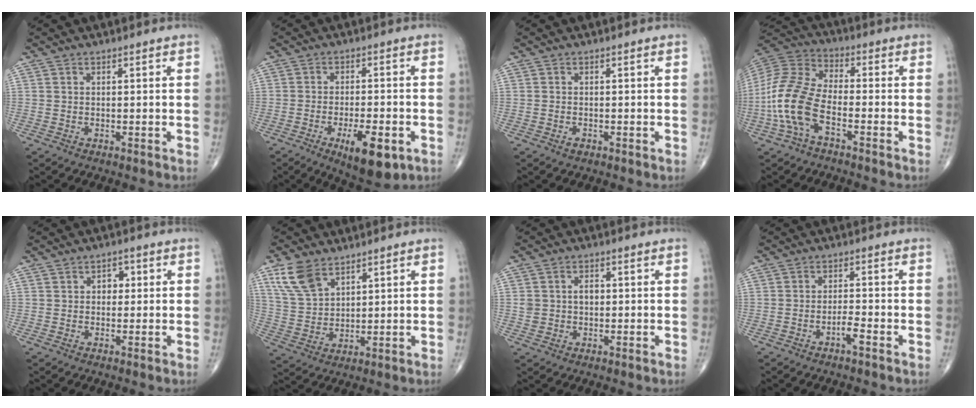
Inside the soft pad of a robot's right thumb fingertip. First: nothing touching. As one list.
[{"total": 10.4, "force": [-4.4, 3.7, 8.6], "torque": [-0.126, 0.003, -0.059]}, {"total": 0.8, "force": [-0.4, 0.4, 0.5], "torque": [-0.008, 0.000, -0.008]}, {"total": 13.8, "force": [-4.6, 6.6, 11.3], "torque": [-0.251, 0.032, -0.097]}, {"total": 2.5, "force": [0.5, 1.9, 1.5], "torque": [-0.004, 0.003, 0.002]}, {"total": 8.6, "force": [5.5, 4.6, 4.7], "torque": [-0.087, -0.018, 0.119]}, {"total": 3.5, "force": [0.4, 2.7, 2.2], "torque": [-0.028, 0.005, 0.007]}, {"total": 2.5, "force": [-1.5, 0.3, 1.9], "torque": [-0.037, 0.009, -0.030]}]